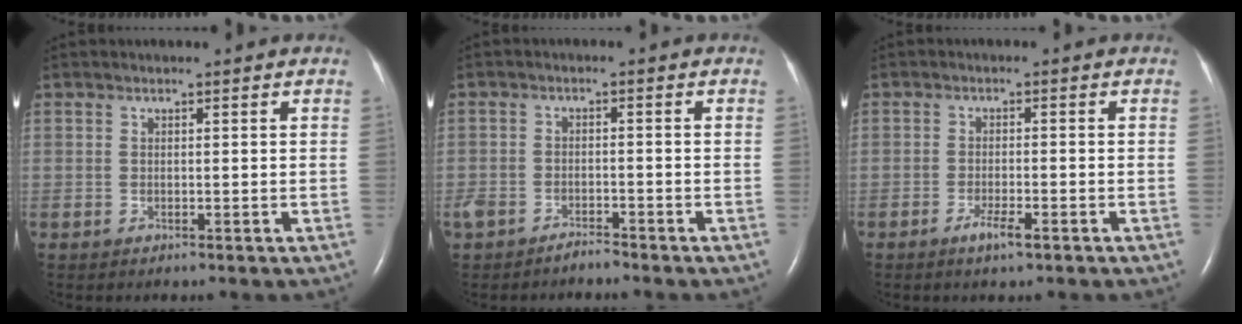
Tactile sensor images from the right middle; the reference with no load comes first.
{"total": 2.6, "force": [-2.4, 0.9, 0.7], "torque": [-0.015, 0.001, -0.041]}
{"total": 2.8, "force": [-1.7, 0.3, 2.1], "torque": [-0.043, -0.003, -0.030]}